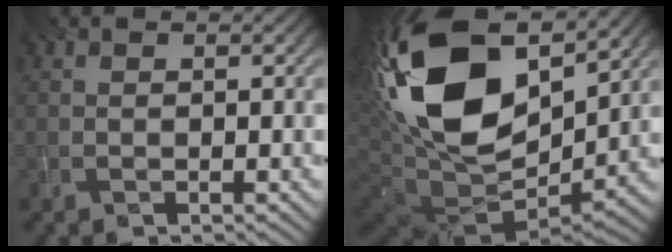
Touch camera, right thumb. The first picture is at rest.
{"total": 21.5, "force": [6.4, 12.6, 16.2], "torque": [-0.354, 0.017, 0.120]}